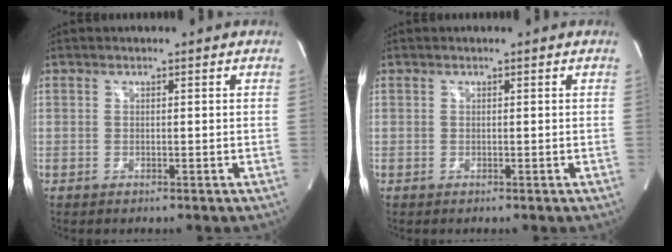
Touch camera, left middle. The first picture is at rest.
{"total": 0.0}